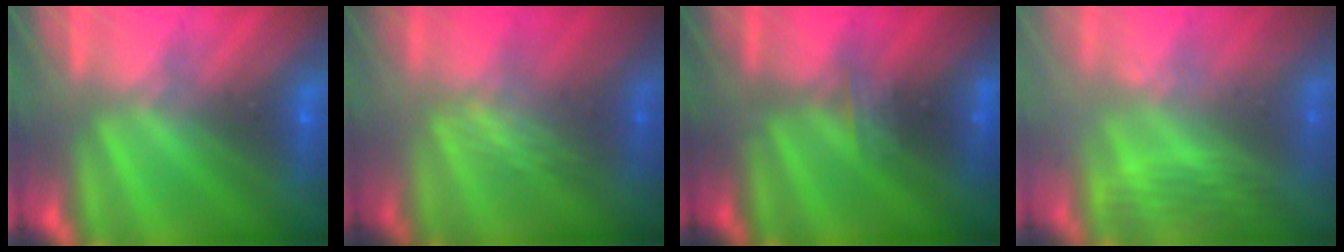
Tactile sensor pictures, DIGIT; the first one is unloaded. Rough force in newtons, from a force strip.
{"total": 2.4}
{"total": 2.5}
{"total": 2.9}